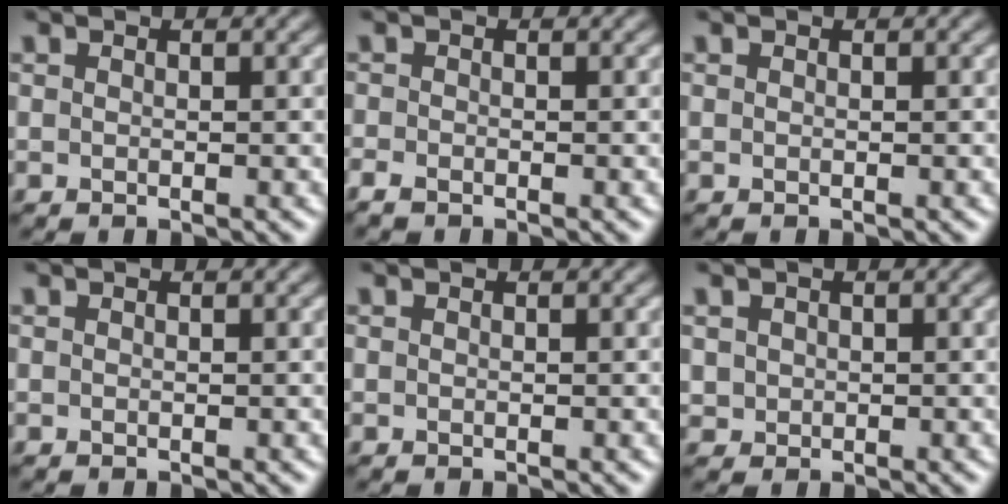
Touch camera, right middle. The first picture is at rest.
{"total": 1.3, "force": [-1.0, 0.5, 0.6], "torque": [-0.016, -0.009, -0.025]}
{"total": 0.0}
{"total": 0.0}
{"total": 0.0}
{"total": 1.1, "force": [0.2, 1.0, 0.2], "torque": [-0.002, -0.005, 0.007]}